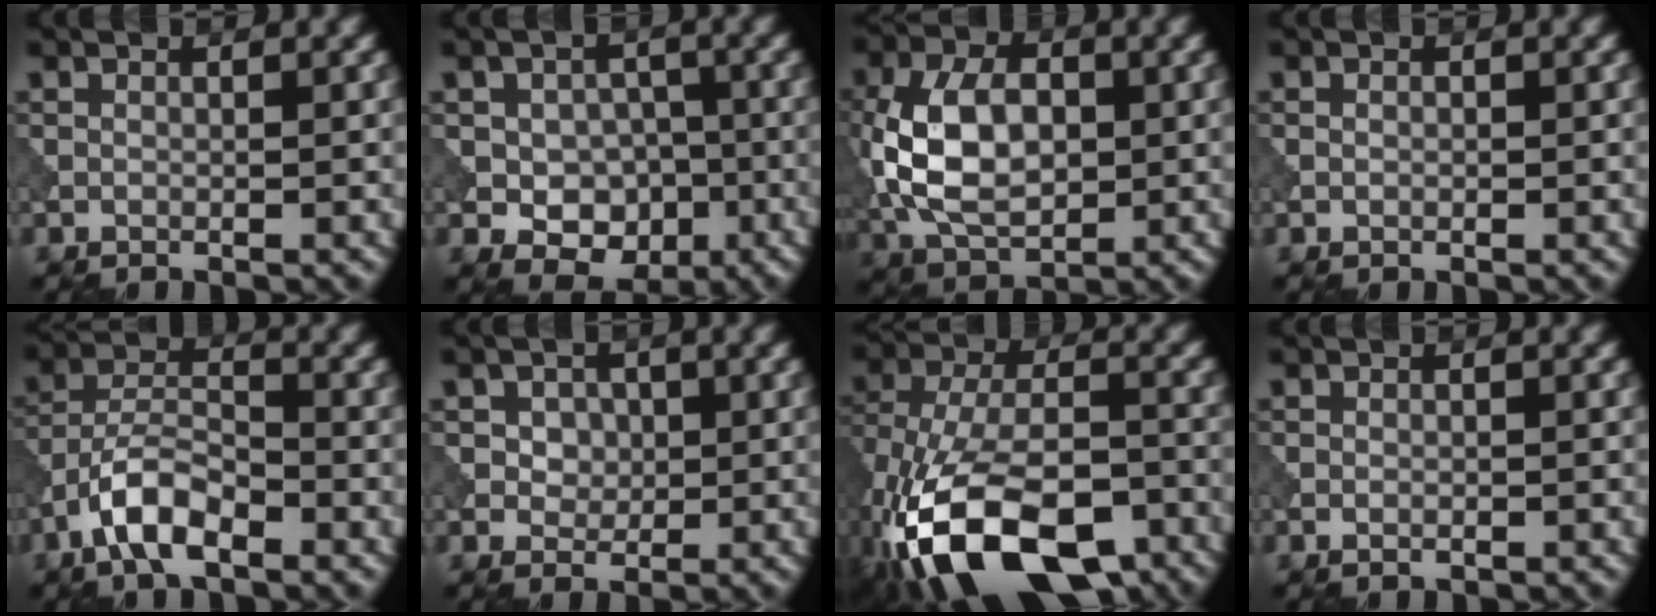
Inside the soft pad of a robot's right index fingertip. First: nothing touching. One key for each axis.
{"total": 6.9, "fx": -1.8, "fy": 5.4, "fz": 3.8, "tx": -0.030, "ty": -0.004, "tz": -0.038}
{"total": 8.9, "fx": -0.4, "fy": 5.7, "fz": 6.8, "tx": -0.147, "ty": 0.002, "tz": -0.014}
{"total": 0.5, "fx": -0.1, "fy": 0.3, "fz": 0.4, "tx": -0.006, "ty": -0.001, "tz": -0.002}
{"total": 5.5, "fx": -3.2, "fy": 2.3, "fz": 3.9, "tx": -0.066, "ty": 0.009, "tz": -0.068}
{"total": 3.1, "fx": 1.0, "fy": 2.4, "fz": 1.6, "tx": -0.034, "ty": 0.003, "tz": 0.013}
{"total": 17.3, "fx": -9.6, "fy": 9.0, "fz": 11.3, "tx": -0.224, "ty": -0.021, "tz": -0.162}
{"total": 0.7, "fx": -0.3, "fy": 0.3, "fz": 0.5, "tx": -0.007, "ty": -0.001, "tz": -0.004}